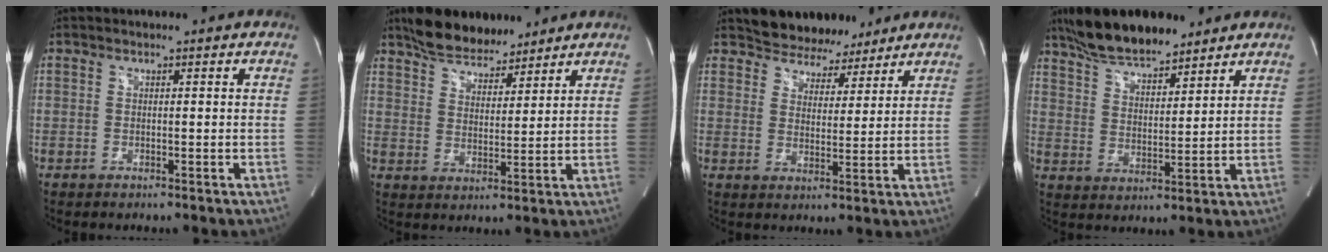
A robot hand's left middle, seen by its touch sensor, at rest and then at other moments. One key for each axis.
{"total": 9.8, "fx": 8.4, "fy": 3.3, "fz": 4.0, "tx": -0.068, "ty": 0.011, "tz": 0.149}
{"total": 7.8, "fx": 7.0, "fy": 3.3, "fz": 1.3, "tx": -0.013, "ty": 0.005, "tz": 0.103}
{"total": 11.9, "fx": 9.9, "fy": 3.2, "fz": 5.7, "tx": -0.105, "ty": 0.016, "tz": 0.179}